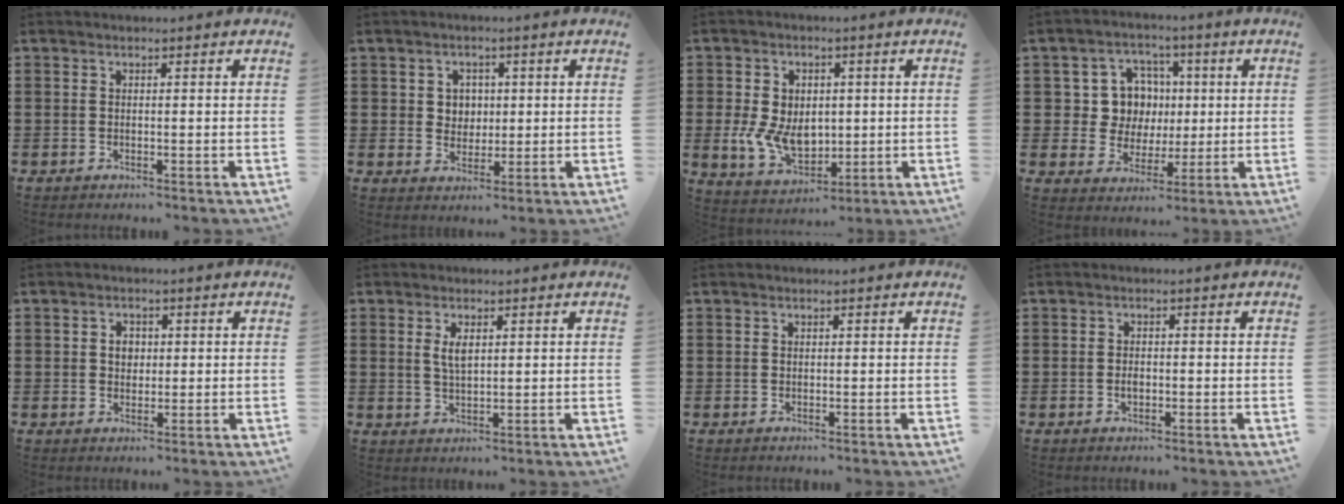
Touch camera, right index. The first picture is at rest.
{"total": 3.1, "force": [0.8, 2.9, 0.8], "torque": [-0.030, 0.008, 0.013]}
{"total": 8.2, "force": [-0.4, 6.0, 5.5], "torque": [-0.133, 0.009, -0.007]}
{"total": 8.7, "force": [1.3, 7.9, 3.5], "torque": [-0.087, 0.018, 0.026]}
{"total": 2.3, "force": [0.3, 1.8, 1.4], "torque": [-0.033, 0.009, 0.005]}
{"total": 3.0, "force": [1.0, 1.1, 2.5], "torque": [-0.054, 0.004, 0.017]}
{"total": 0.0}
{"total": 1.4, "force": [-0.2, 0.9, 1.1], "torque": [-0.022, 0.004, -0.004]}